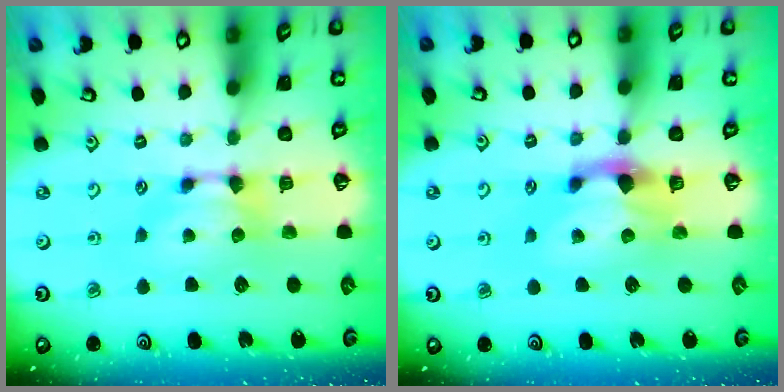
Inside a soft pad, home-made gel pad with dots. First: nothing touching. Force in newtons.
{"total": 2.2, "press": 1.7, "slide": 1.4}